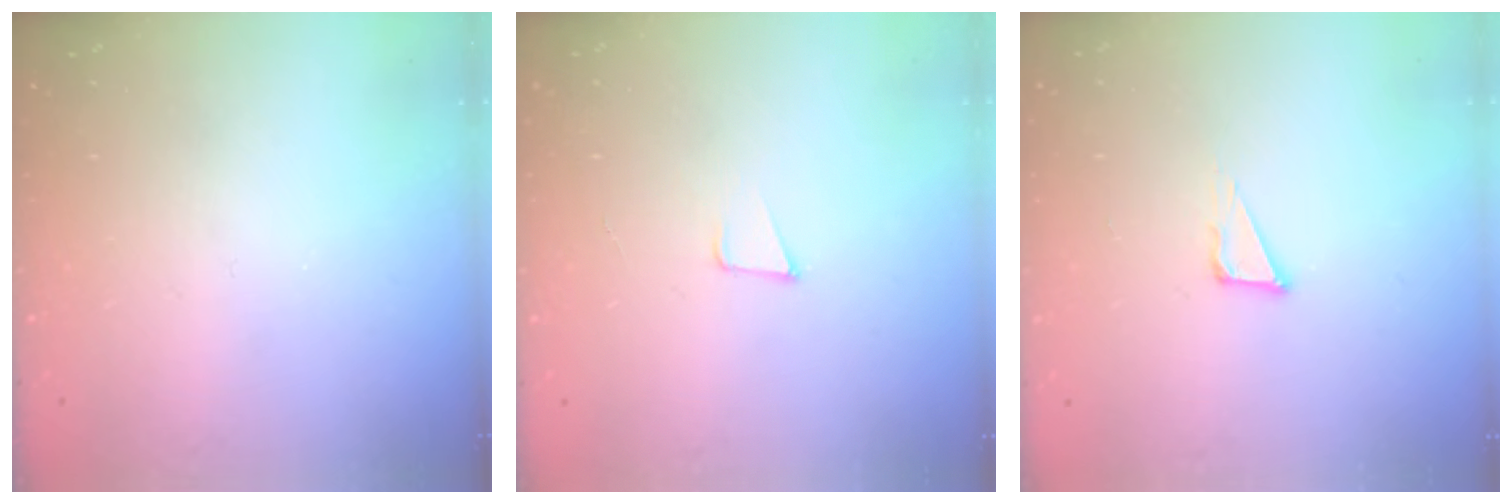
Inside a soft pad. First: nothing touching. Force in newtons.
{"total": 5.0, "press": 4.2, "slide": 2.8}
{"total": 3.8, "press": 3.7, "slide": 0.8}